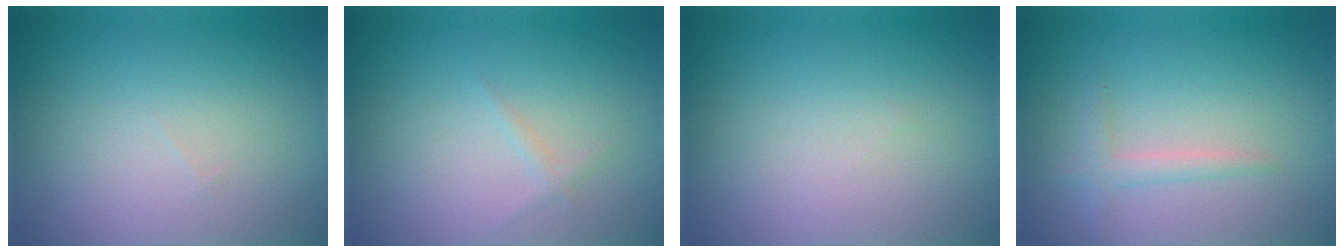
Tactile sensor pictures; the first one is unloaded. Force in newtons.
{"total": 0.7, "press": 0.7, "slide": 0.1}
{"total": 0.0}
{"total": 1.6, "press": 1.6, "slide": 0.1}